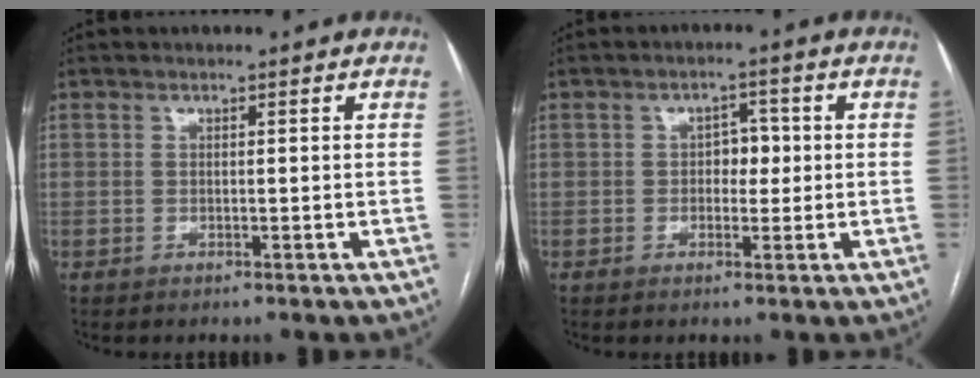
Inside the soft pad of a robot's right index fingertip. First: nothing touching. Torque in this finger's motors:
{"motor_torque": [0.70, 0.08, 0.12, 0.03]}